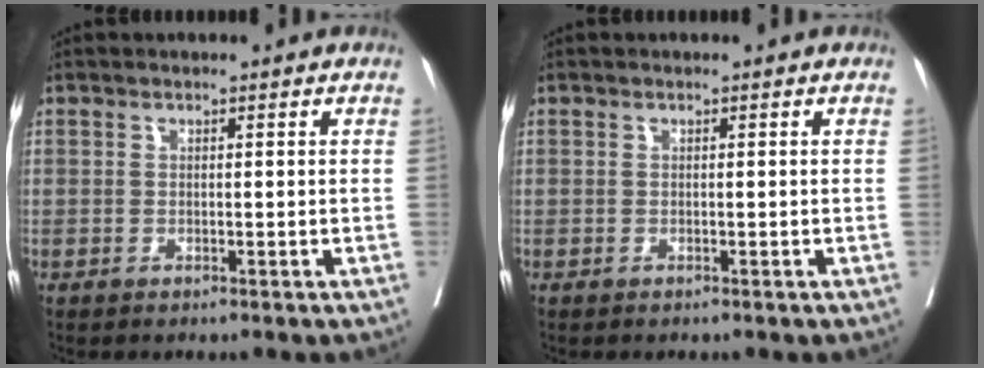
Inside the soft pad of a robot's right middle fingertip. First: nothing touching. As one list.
[{"total": 0.0}]